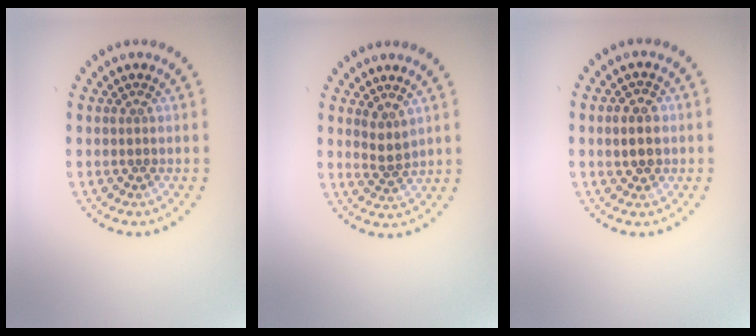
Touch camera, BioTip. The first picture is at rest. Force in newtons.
{"total": 1.6, "press": 1.1, "slide": 1.1}
{"total": 2.5, "press": 2.5, "slide": 0.2}